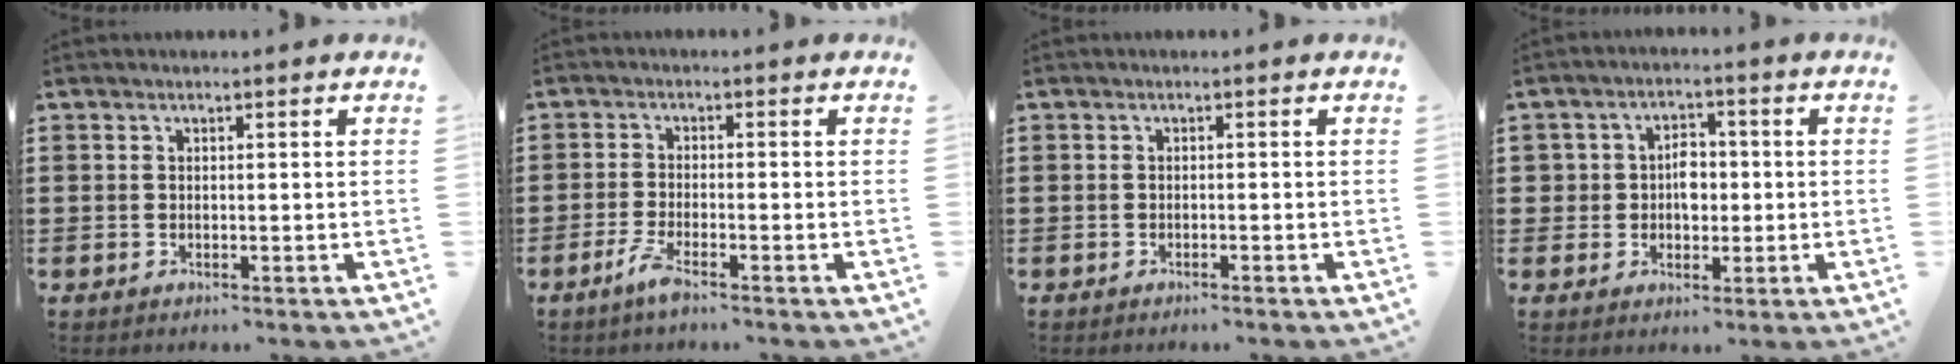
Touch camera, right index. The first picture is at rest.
{"total": 3.1, "force": [-2.1, 0.1, 2.2], "torque": [-0.052, -0.009, -0.042]}
{"total": 0.6, "force": [-0.5, -0.1, 0.3], "torque": [-0.006, -0.002, -0.009]}
{"total": 4.3, "force": [-0.1, 3.6, 2.4], "torque": [-0.049, 0.007, -0.009]}